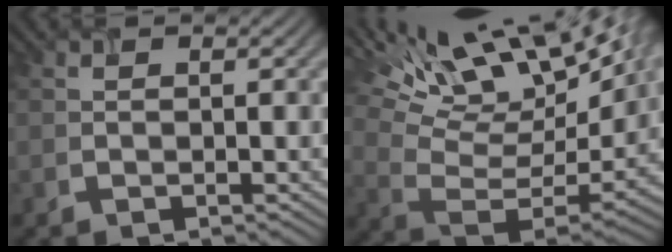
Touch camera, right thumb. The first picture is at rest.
{"total": 18.2, "force": [11.8, 6.7, 12.1], "torque": [-0.228, 0.022, 0.188]}